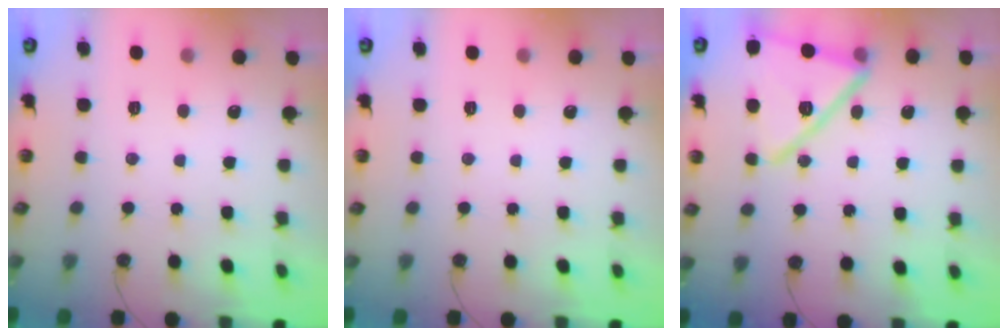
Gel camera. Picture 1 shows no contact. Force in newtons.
{"total": 0.0}
{"total": 17.8, "press": 16.4, "slide": 7.0}